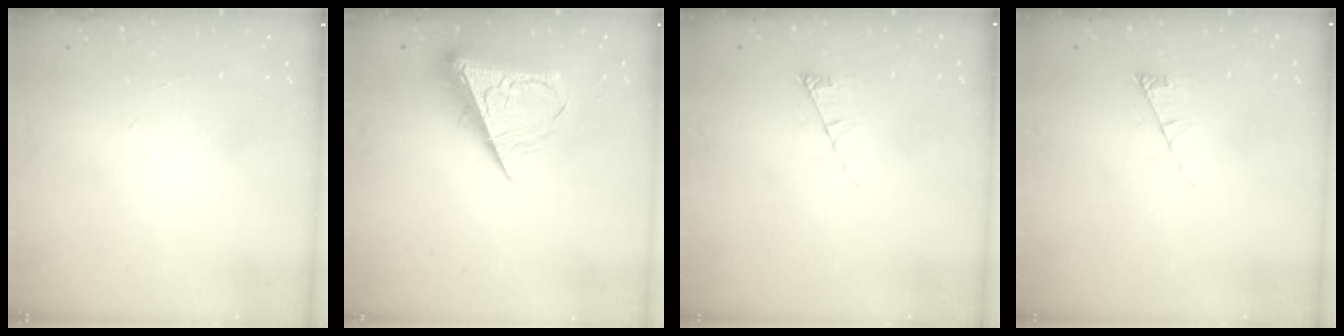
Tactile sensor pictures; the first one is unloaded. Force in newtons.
{"total": 10.1, "press": 10.1, "slide": 1.3}
{"total": 5.3, "press": 5.3, "slide": 0.5}
{"total": 5.3, "press": 5.3, "slide": 0.5}